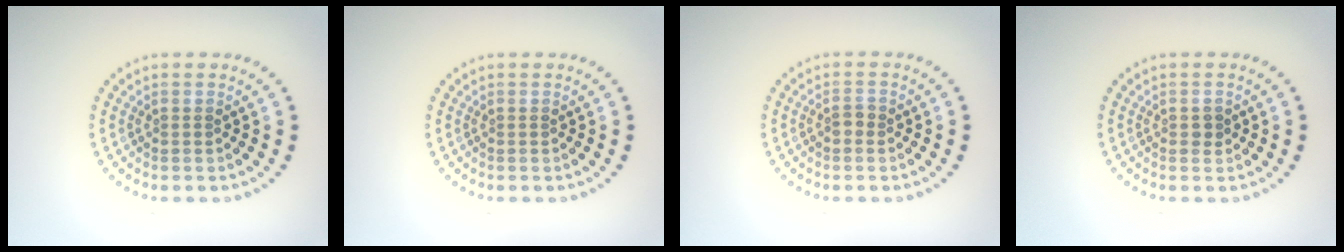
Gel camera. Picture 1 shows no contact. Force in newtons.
{"total": 0.0}
{"total": 1.1, "press": 1.1, "slide": 0.2}
{"total": 1.0, "press": 1.0, "slide": 0.1}